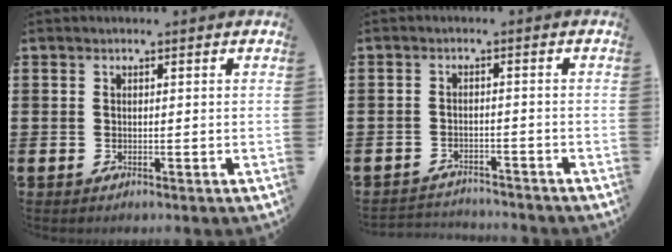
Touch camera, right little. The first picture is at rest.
{"total": 2.2, "force": [-2.2, 0.0, -0.3], "torque": [-0.002, 0.002, -0.048]}